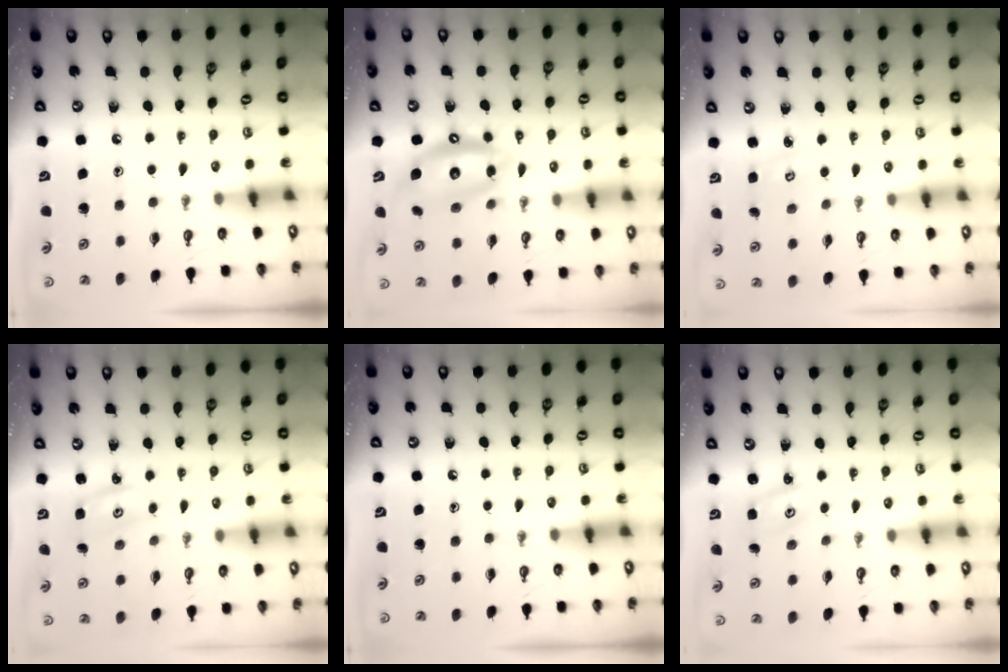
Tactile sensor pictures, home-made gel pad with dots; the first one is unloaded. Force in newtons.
{"total": 12.4, "press": 12.4, "slide": 0.9}
{"total": 2.9, "press": 2.9, "slide": 0.3}
{"total": 2.7, "press": 2.7, "slide": 0.2}
{"total": 0.0}
{"total": 2.2, "press": 2.2, "slide": 0.3}